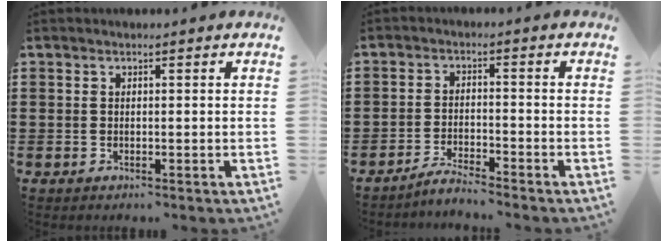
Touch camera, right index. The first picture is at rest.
{"total": 3.1, "force": [-3.1, 0.0, 0.6], "torque": [-0.014, 0.005, -0.062]}